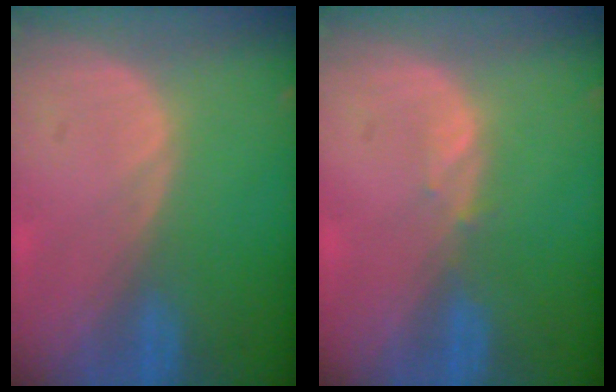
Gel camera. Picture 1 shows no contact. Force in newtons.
{"total": 0.8, "press": 0.8, "slide": 0.3}